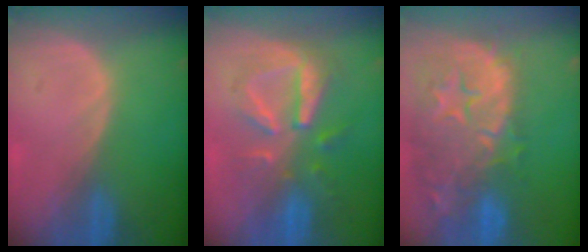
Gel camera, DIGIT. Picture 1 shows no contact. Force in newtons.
{"total": 8.0, "press": 8.0, "slide": 0.1}
{"total": 15.1, "press": 12.0, "slide": 9.1}